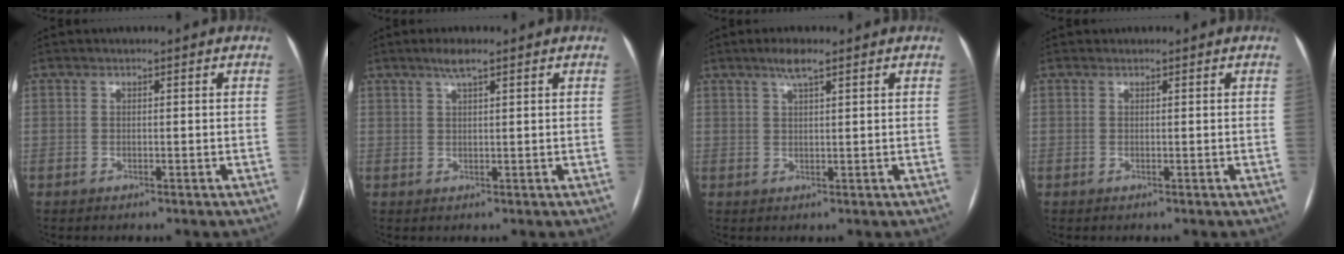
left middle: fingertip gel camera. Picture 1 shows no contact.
{"total": 2.5, "force": [1.7, 0.1, 1.8], "torque": [-0.042, 0.004, 0.033]}
{"total": 3.0, "force": [2.0, 0.2, 2.2], "torque": [-0.048, 0.004, 0.038]}
{"total": 0.0}